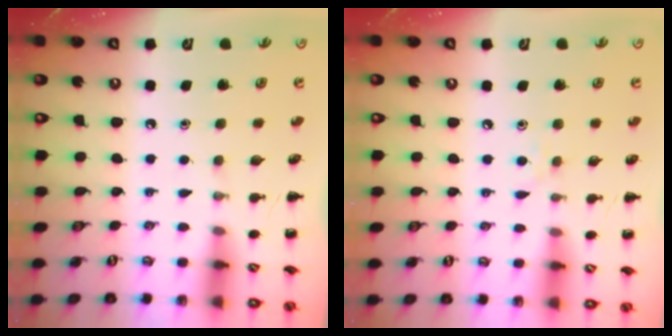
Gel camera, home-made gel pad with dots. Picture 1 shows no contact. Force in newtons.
{"total": 3.7, "press": 3.5, "slide": 1.3}